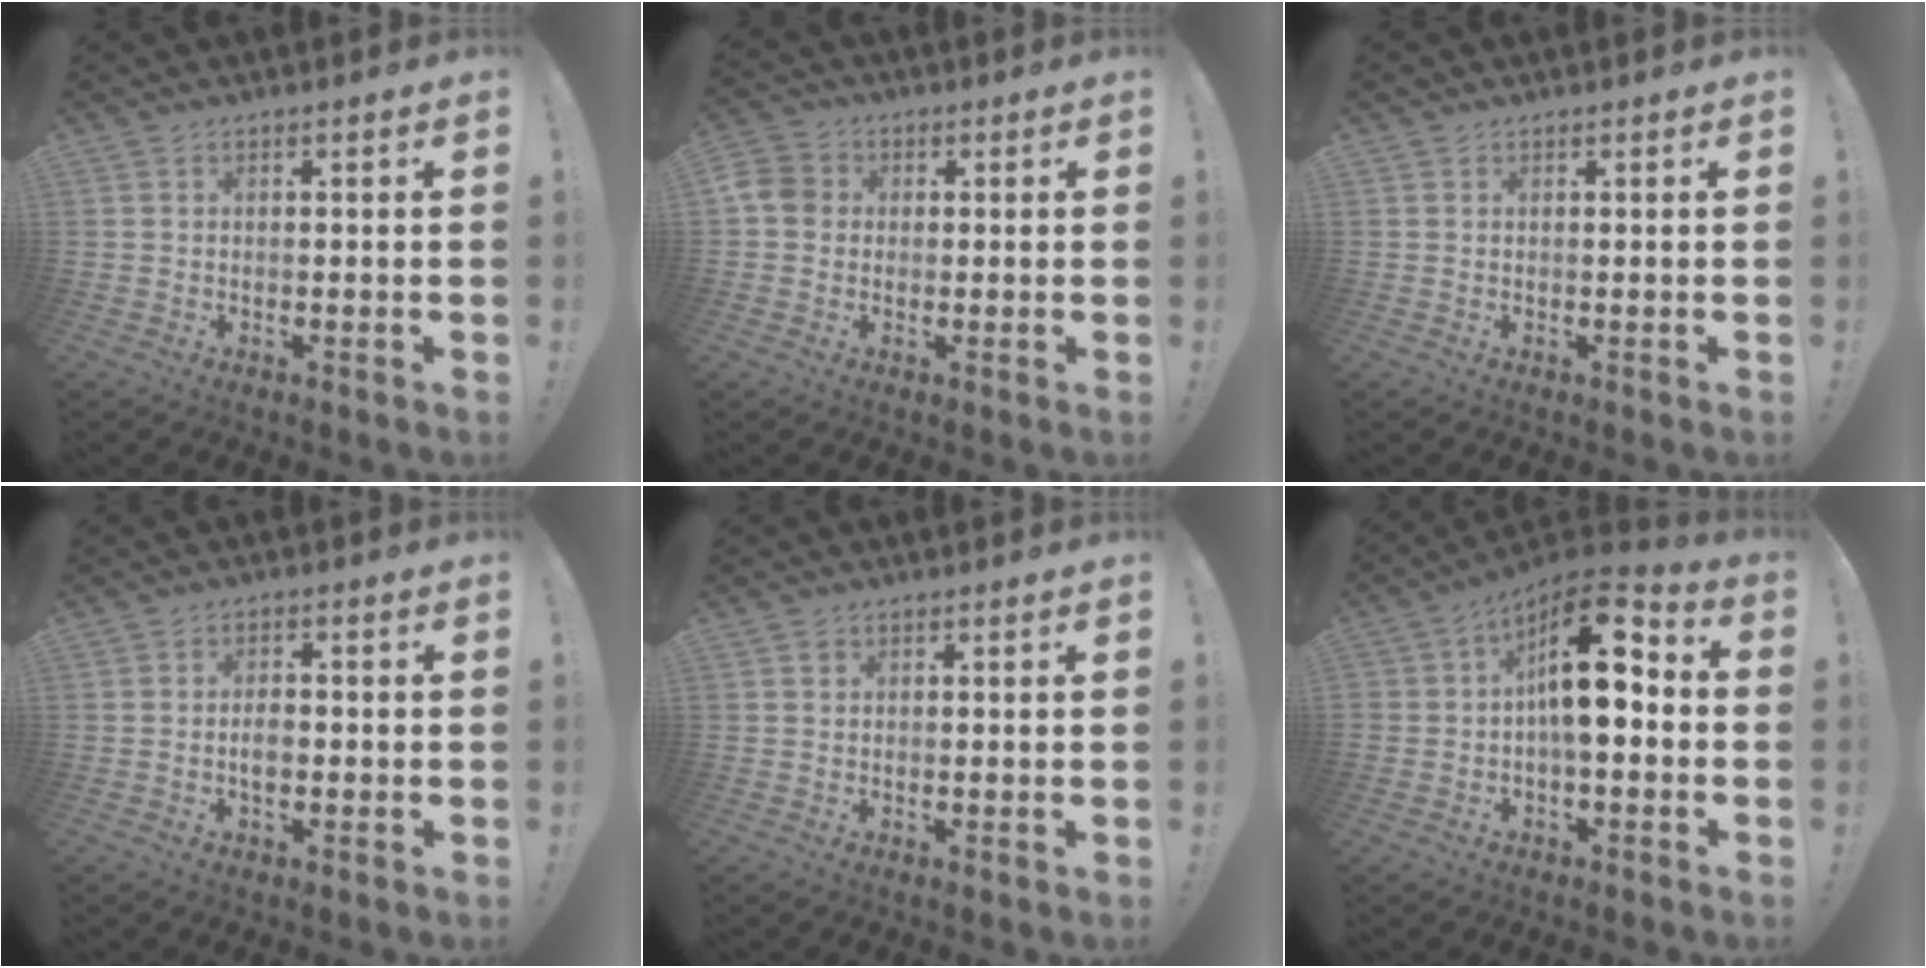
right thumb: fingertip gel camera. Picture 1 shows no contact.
{"total": 6.4, "force": [0.1, 5.5, 3.2], "torque": [-0.053, 0.016, 0.005]}
{"total": 0.6, "force": [0.5, 0.3, 0.1], "torque": [0.002, -0.003, 0.008]}
{"total": 3.2, "force": [-1.0, 1.7, 2.5], "torque": [-0.029, 0.002, -0.020]}
{"total": 0.9, "force": [0.5, 0.7, 0.2], "torque": [0.005, -0.002, 0.009]}
{"total": 16.3, "force": [1.9, 8.6, 13.7], "torque": [-0.210, 0.009, 0.031]}